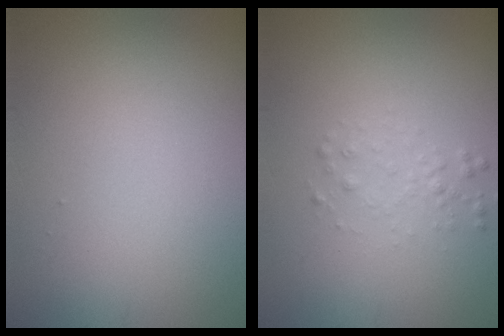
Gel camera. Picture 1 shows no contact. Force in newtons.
{"total": 1.2, "press": 1.2, "slide": 0.0}